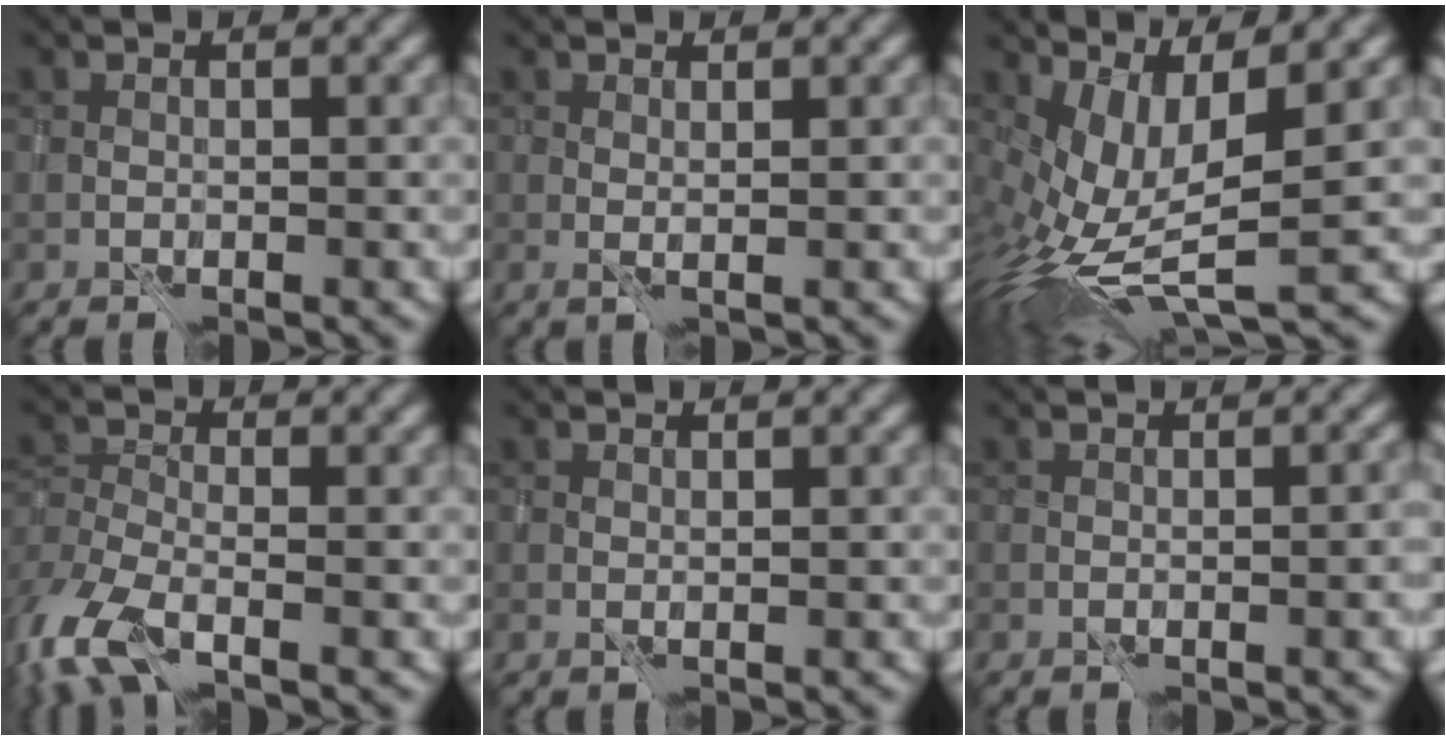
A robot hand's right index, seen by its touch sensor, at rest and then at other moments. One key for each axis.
{"total": 1.2, "fx": 1.1, "fy": -0.3, "fz": 0.2, "tx": -0.006, "ty": -0.001, "tz": 0.017}
{"total": 8.5, "fx": 0.3, "fy": 2.7, "fz": 8.1, "tx": -0.175, "ty": -0.003, "tz": 0.012}
{"total": 6.7, "fx": -4.8, "fy": 2.7, "fz": 3.8, "tx": -0.092, "ty": -0.025, "tz": -0.094}
{"total": 0.7, "fx": 0.7, "fy": -0.2, "fz": 0.0, "tx": -0.002, "ty": -0.003, "tz": 0.009}
{"total": 2.4, "fx": -0.5, "fy": 0.8, "fz": 2.2, "tx": -0.007, "ty": 0.008, "tz": 0.000}